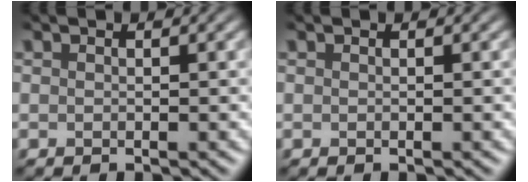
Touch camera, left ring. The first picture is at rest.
{"total": 0.0}